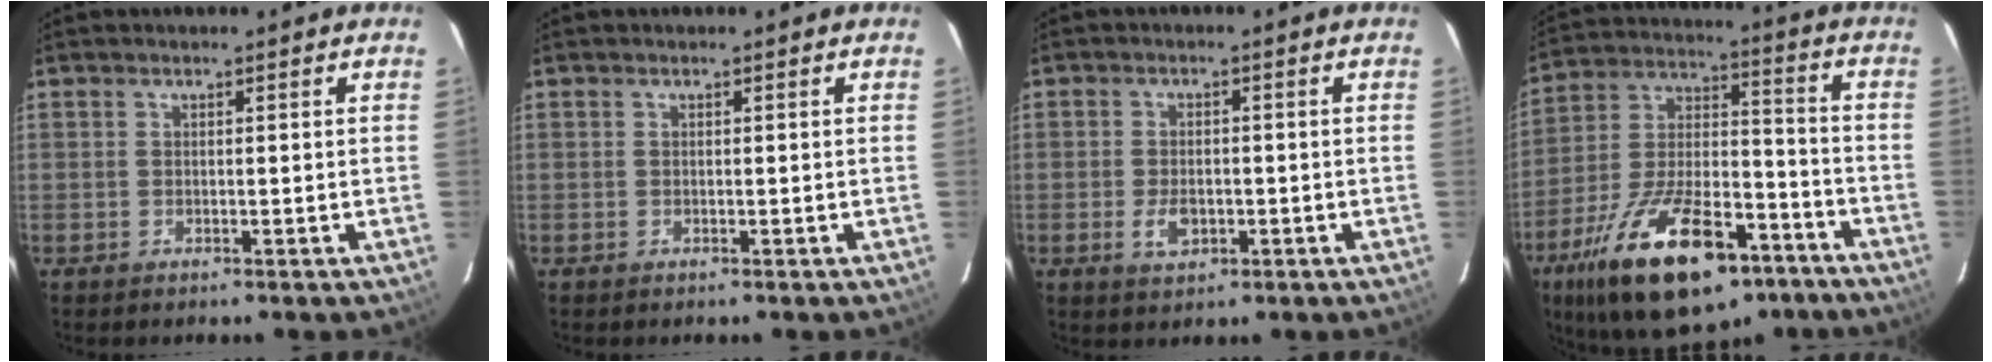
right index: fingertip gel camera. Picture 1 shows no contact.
{"total": 0.0}
{"total": 4.3, "force": [-1.4, 2.7, 3.1], "torque": [-0.064, -0.003, -0.021]}
{"total": 26.5, "force": [-15.9, 11.2, 18.1], "torque": [-0.332, -0.009, -0.246]}